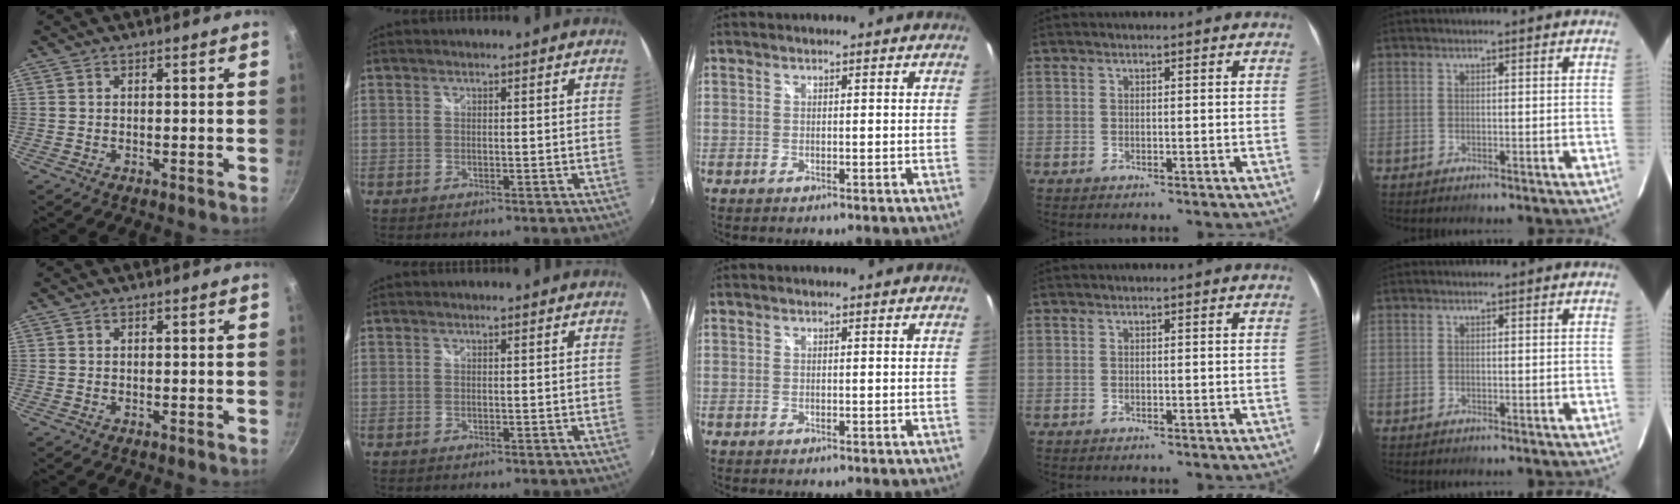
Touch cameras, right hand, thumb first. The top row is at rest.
{}